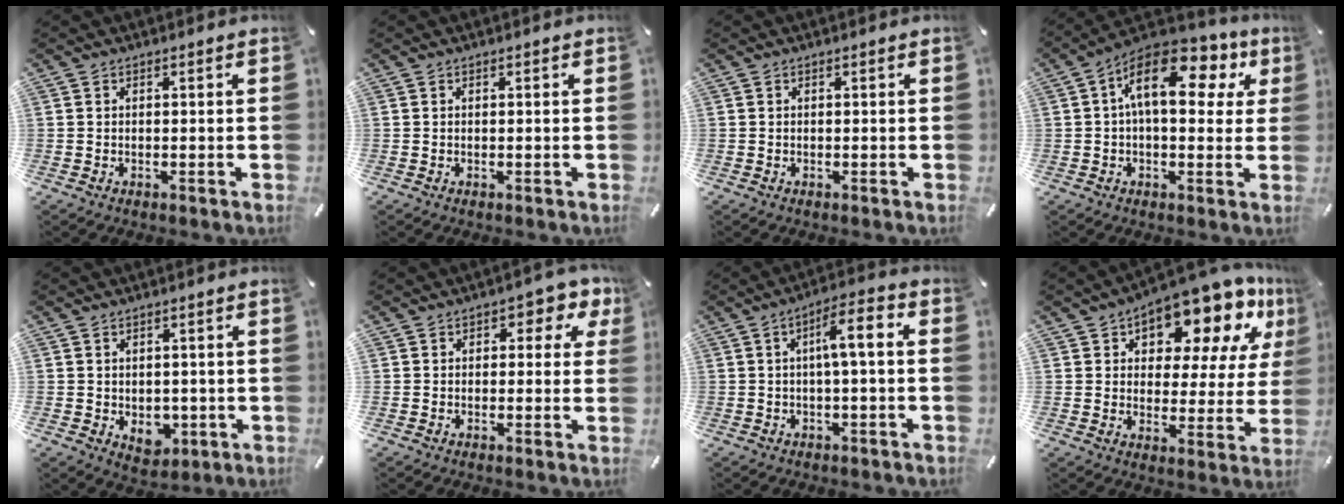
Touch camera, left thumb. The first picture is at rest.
{"total": 0.0}
{"total": 0.0}
{"total": 16.0, "force": [5.4, 8.2, 12.6], "torque": [-0.201, -0.017, 0.090]}
{"total": 4.6, "force": [-0.5, 3.9, 2.4], "torque": [-0.009, -0.006, -0.010]}
{"total": 4.8, "force": [1.7, 3.7, 2.7], "torque": [-0.020, -0.007, 0.021]}
{"total": 8.0, "force": [0.6, 2.1, 7.7], "torque": [-0.129, 0.007, 0.004]}
{"total": 16.2, "force": [12.3, 7.1, 7.9], "torque": [-0.125, -0.094, 0.207]}